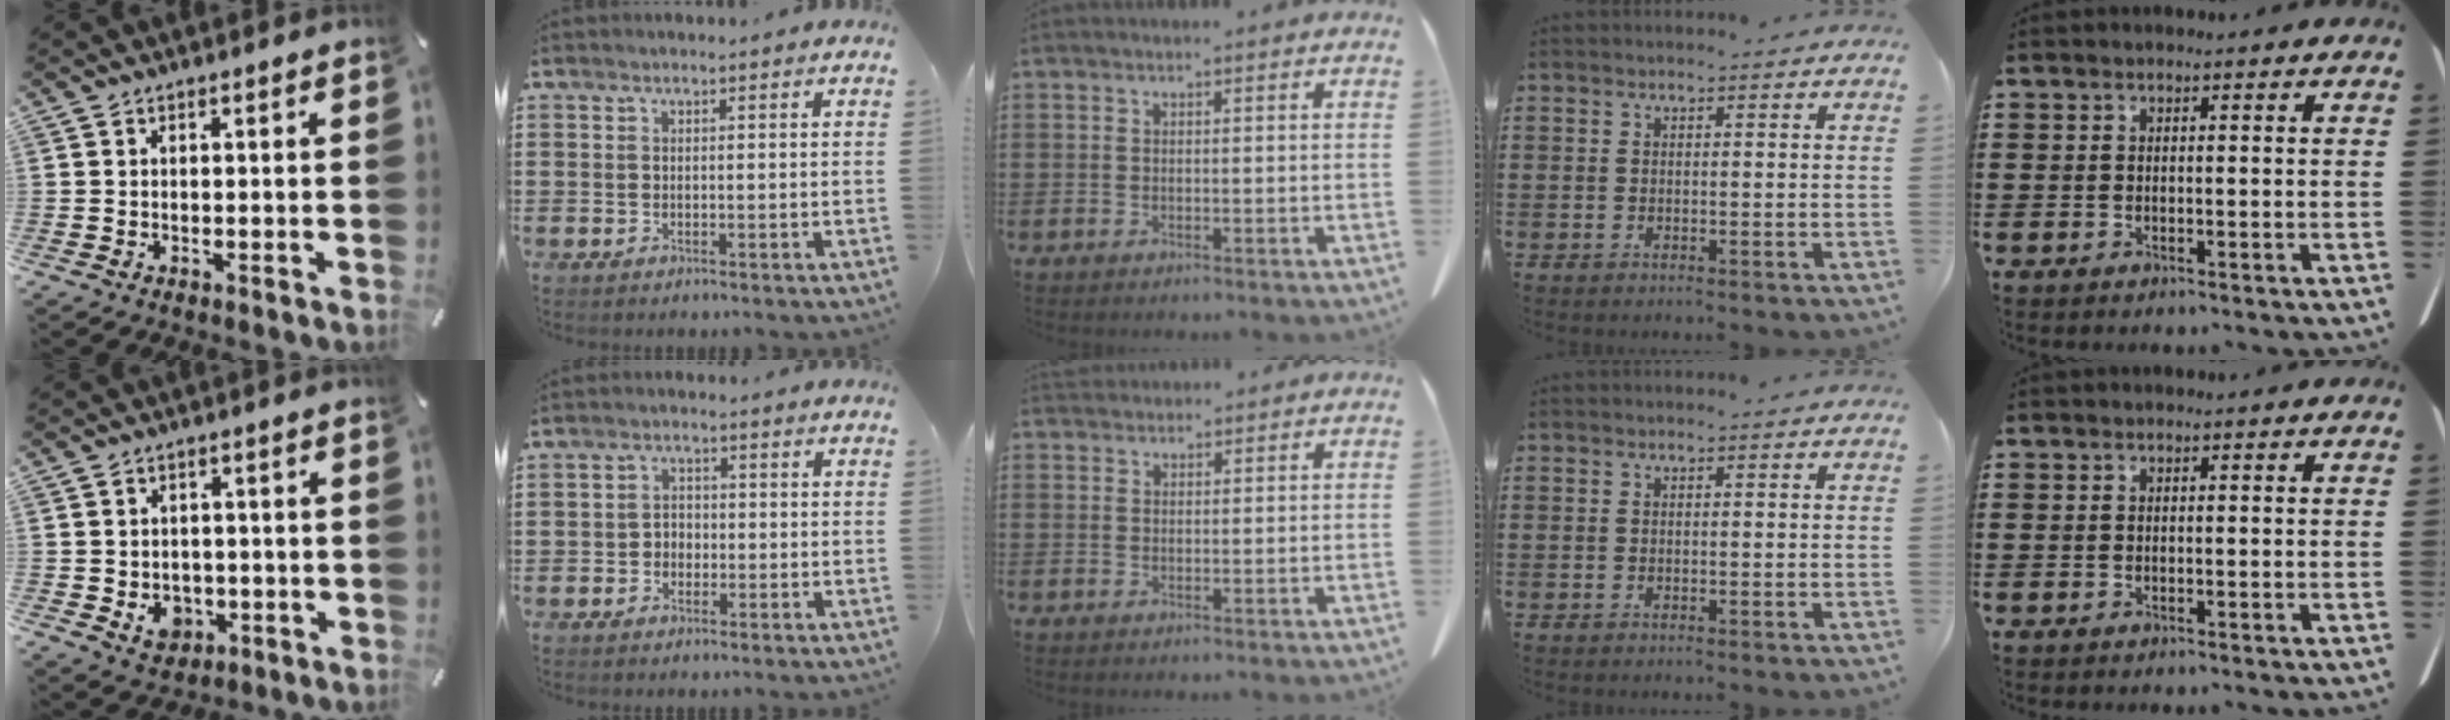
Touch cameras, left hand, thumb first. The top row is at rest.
{"thumb": {"total": 4.8, "force": [-0.8, 4.3, 2.0], "torque": [-0.020, -0.003, -0.016]}, "index": {"total": 2.1, "force": [-1.0, 1.7, 0.6], "torque": [-0.017, 0.006, -0.024]}, "middle": {"total": 1.6, "force": [1.5, 0.5, 0.1], "torque": [-0.006, -0.001, 0.031]}}